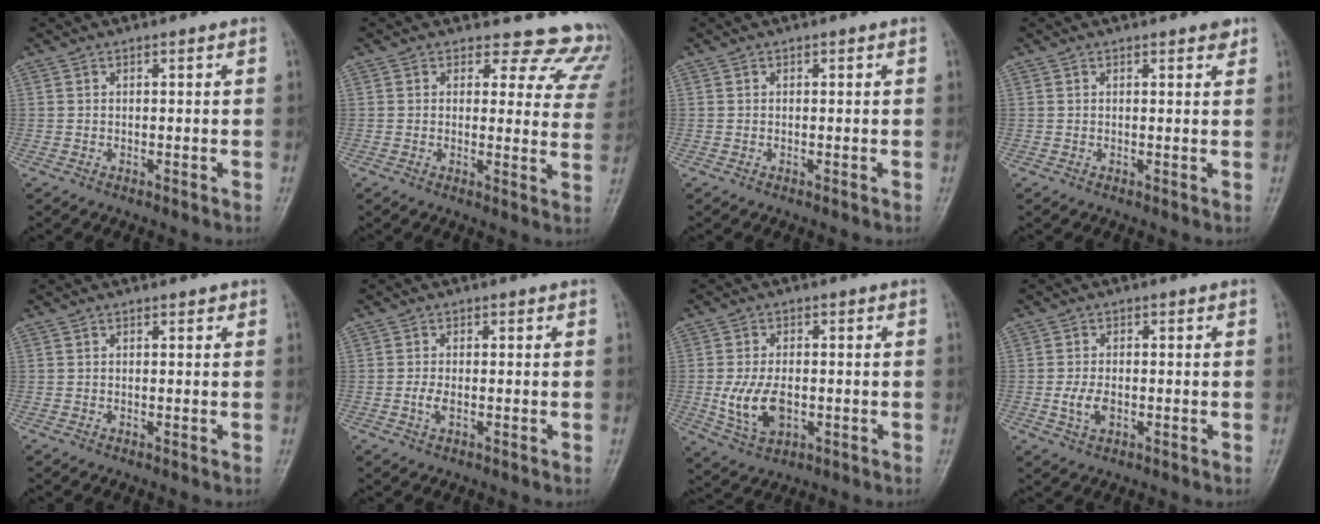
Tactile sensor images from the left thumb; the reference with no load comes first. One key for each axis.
{"total": 13.1, "fx": 11.9, "fy": 5.1, "fz": 1.2, "tx": 0.037, "ty": -0.097, "tz": 0.097}
{"total": 0.0}
{"total": 1.7, "fx": 1.2, "fy": 0.6, "fz": 1.0, "tx": -0.006, "ty": -0.004, "tz": 0.011}
{"total": 0.6, "fx": 0.4, "fy": 0.4, "fz": 0.2, "tx": 0.000, "ty": -0.001, "tz": 0.001}
{"total": 2.0, "fx": -0.4, "fy": 0.9, "fz": 1.7, "tx": -0.039, "ty": 0.000, "tz": -0.010}
{"total": 8.3, "fx": -1.3, "fy": 5.1, "fz": 6.4, "tx": -0.119, "ty": -0.004, "tz": -0.017}
{"total": 3.8, "fx": -0.8, "fy": 2.3, "fz": 2.8, "tx": -0.056, "ty": 0.001, "tz": -0.016}